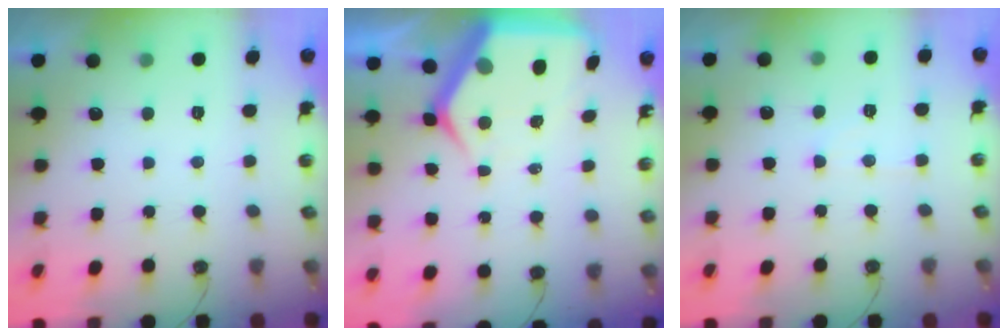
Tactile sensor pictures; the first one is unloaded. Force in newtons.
{"total": 10.7, "press": 10.6, "slide": 1.4}
{"total": 6.0, "press": 6.0, "slide": 0.7}